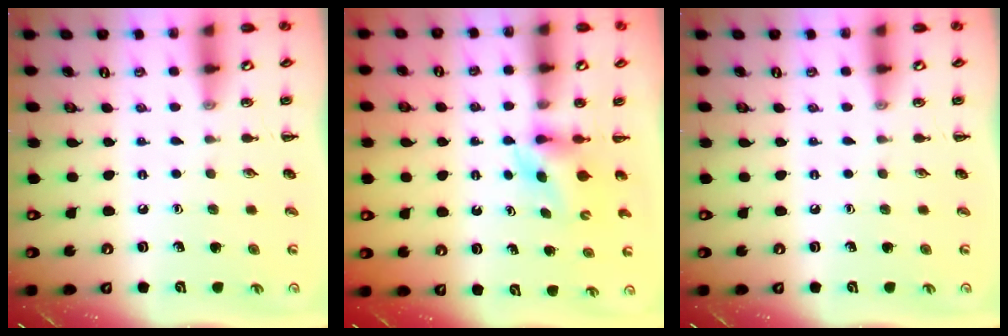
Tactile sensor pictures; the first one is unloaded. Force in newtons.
{"total": 4.0, "press": 3.9, "slide": 0.9}
{"total": 0.0}